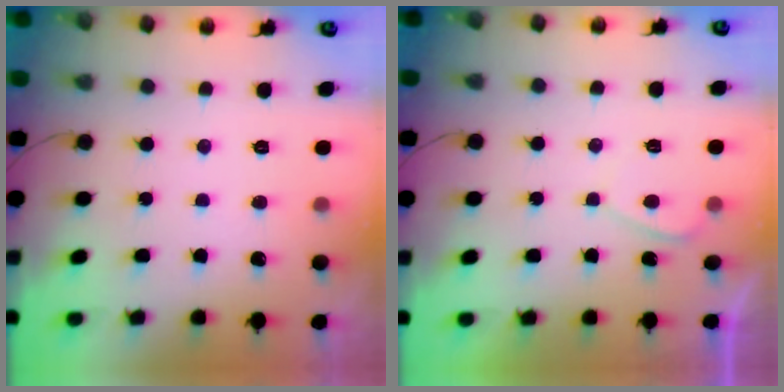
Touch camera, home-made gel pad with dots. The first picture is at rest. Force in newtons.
{"total": 0.6, "press": 0.4, "slide": 0.5}